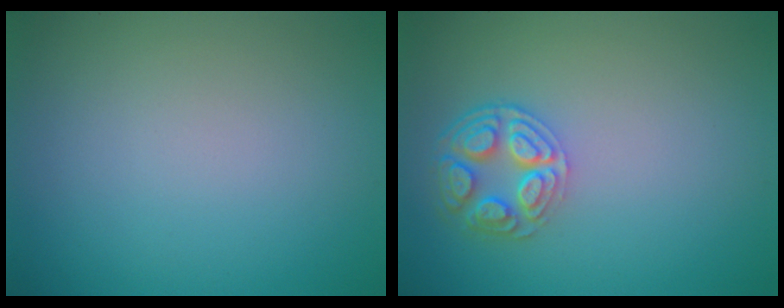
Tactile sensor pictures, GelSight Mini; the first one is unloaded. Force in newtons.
{"total": 4.3, "press": 3.4, "slide": 2.5}